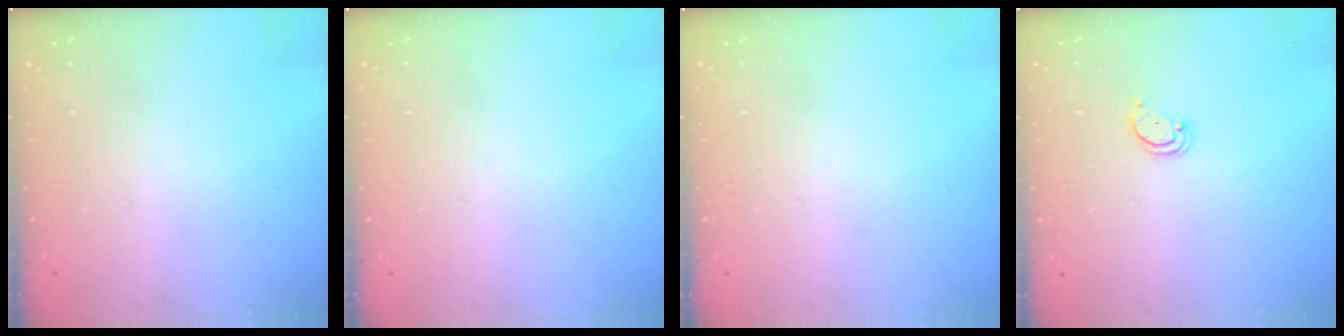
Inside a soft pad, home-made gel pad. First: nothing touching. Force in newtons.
{"total": 0.0}
{"total": 0.0}
{"total": 2.1, "press": 2.1, "slide": 0.2}